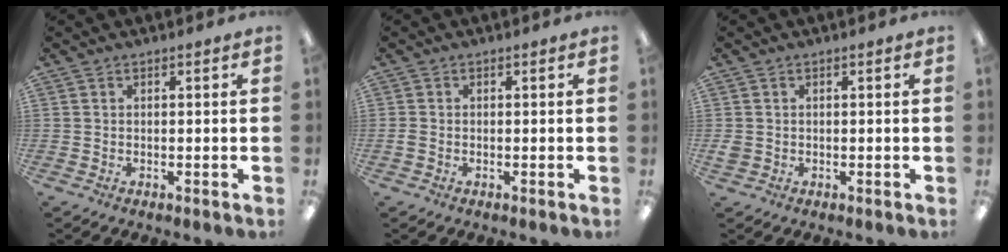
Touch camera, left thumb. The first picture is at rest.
{"total": 1.2, "force": [-0.4, 0.8, 0.8], "torque": [-0.014, 0.002, -0.008]}
{"total": 1.5, "force": [-0.1, 1.3, 0.6], "torque": [-0.012, 0.004, -0.002]}